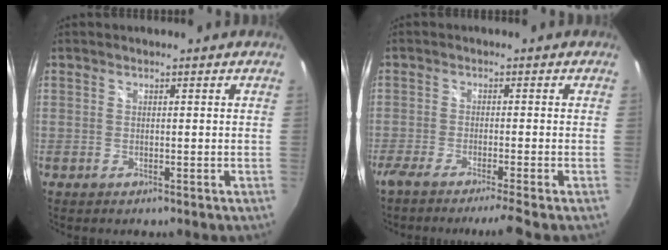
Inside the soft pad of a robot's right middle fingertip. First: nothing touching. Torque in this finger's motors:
{"motor_torque": [0.16, -0.15, 0.11, 0.05]}